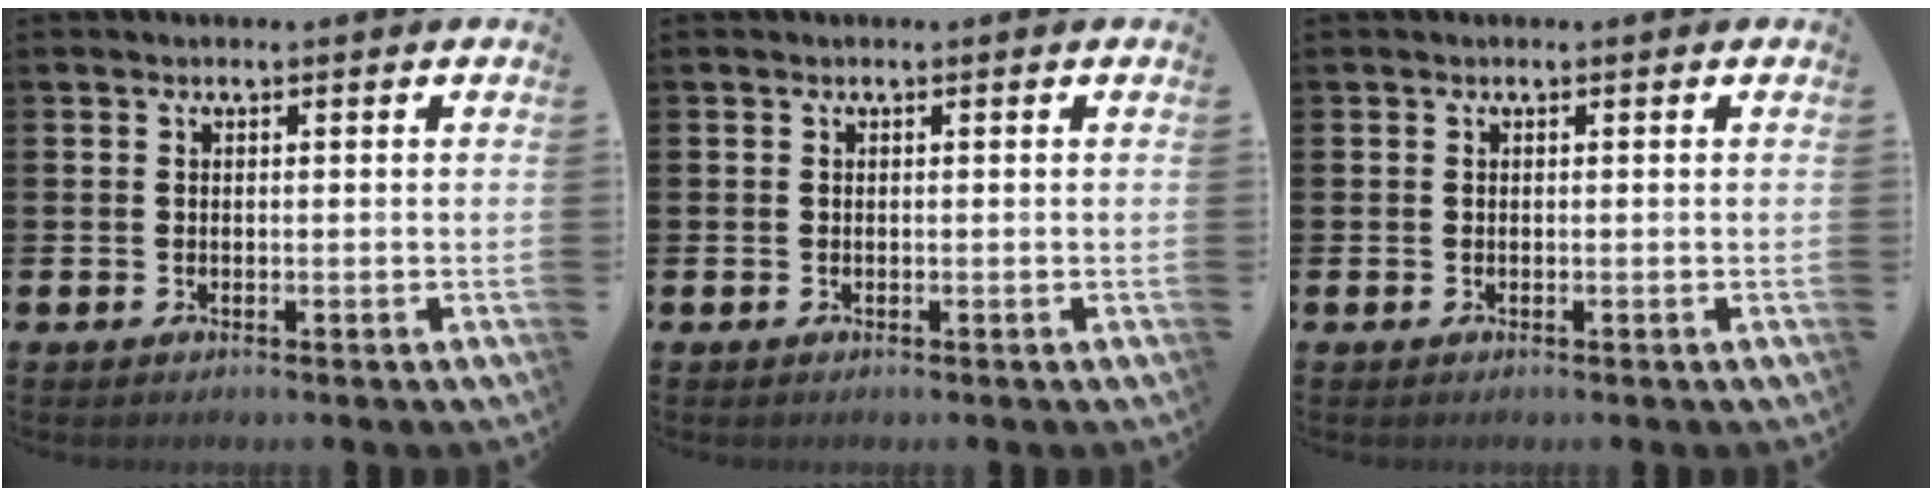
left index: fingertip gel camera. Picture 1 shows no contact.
{"total": 0.0}
{"total": 0.0}